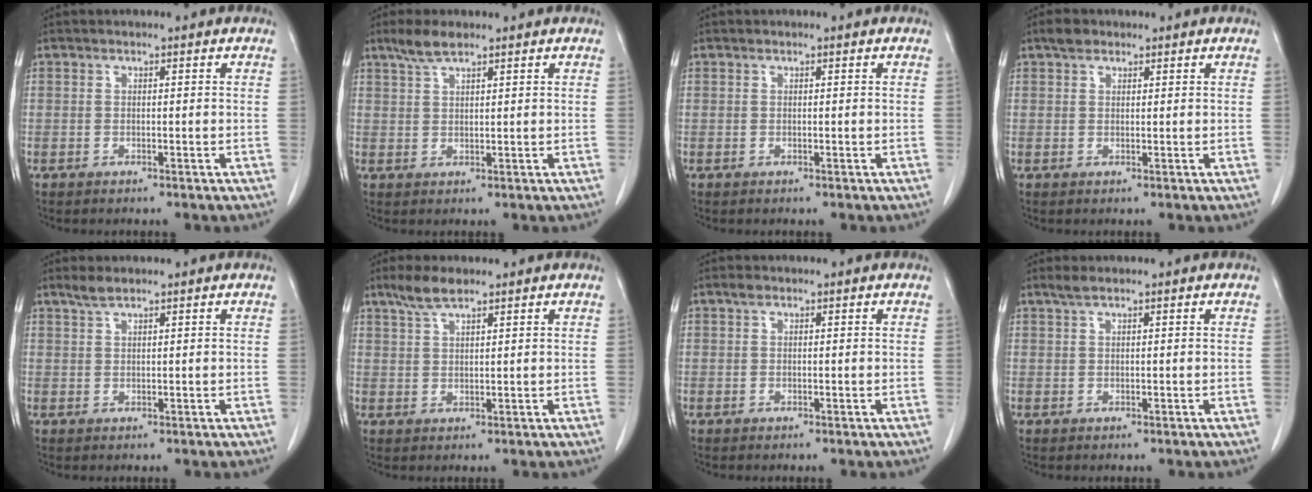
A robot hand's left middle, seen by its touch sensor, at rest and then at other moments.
{"total": 3.5, "force": [2.7, 0.6, 2.1], "torque": [-0.052, 0.005, 0.058]}
{"total": 0.0}
{"total": 2.0, "force": [1.5, 1.1, 0.8], "torque": [-0.018, 0.007, 0.024]}
{"total": 1.9, "force": [1.6, 0.2, 1.0], "torque": [-0.028, 0.004, 0.035]}
{"total": 4.1, "force": [3.1, 0.8, 2.5], "torque": [-0.060, 0.006, 0.065]}
{"total": 0.8, "force": [0.6, 0.4, 0.4], "torque": [-0.012, 0.007, 0.010]}
{"total": 1.5, "force": [1.2, 0.1, 0.9], "torque": [-0.025, 0.007, 0.027]}